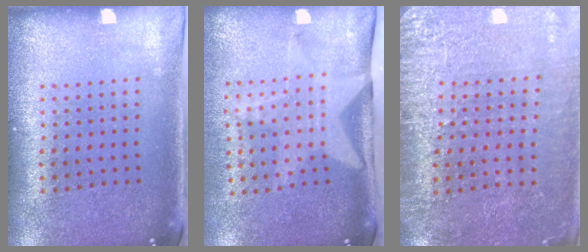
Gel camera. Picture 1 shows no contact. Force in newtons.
{"total": 1.9, "press": 1.5, "slide": 1.1}
{"total": 2.9, "press": 2.9, "slide": 0.3}